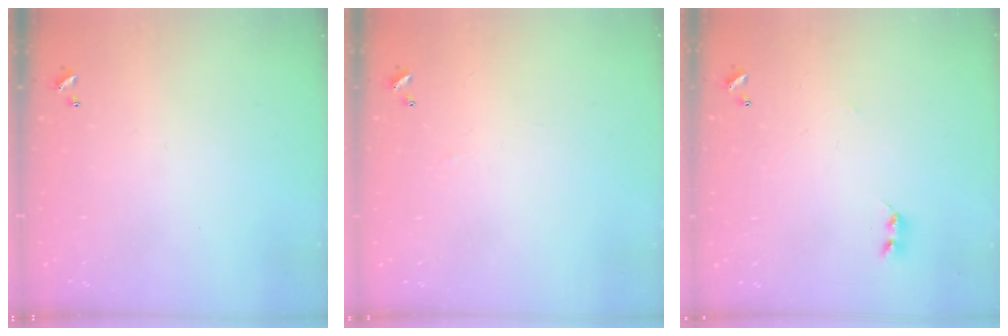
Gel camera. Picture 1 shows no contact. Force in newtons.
{"total": 0.5, "press": 0.3, "slide": 0.4}
{"total": 1.6, "press": 1.6, "slide": 0.4}